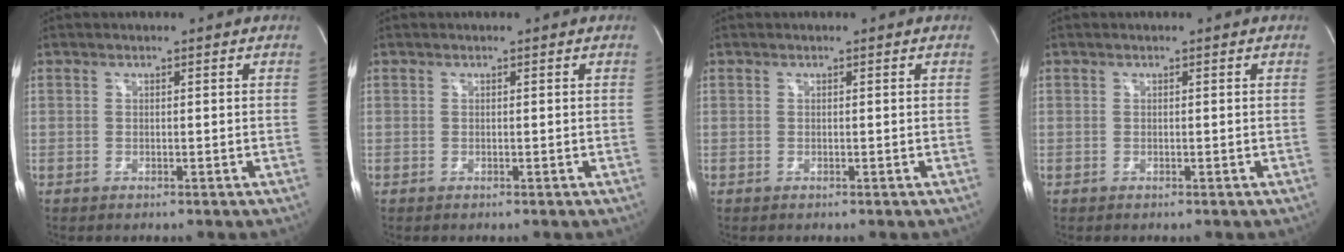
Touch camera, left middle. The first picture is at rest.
{"total": 0.0}
{"total": 0.0}
{"total": 0.0}